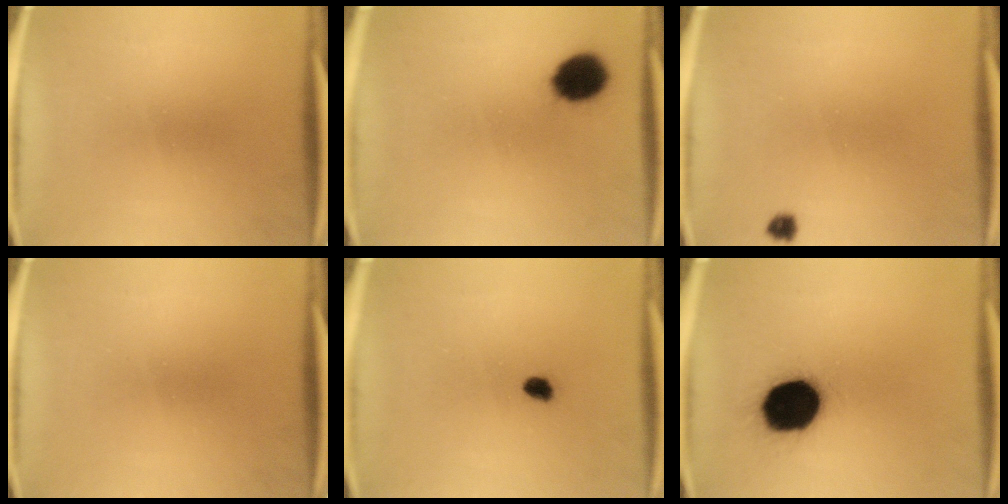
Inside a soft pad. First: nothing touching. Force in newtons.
{"total": 9.1}
{"total": 1.4}
{"total": 0.0}
{"total": 3.0}
{"total": 19.8}